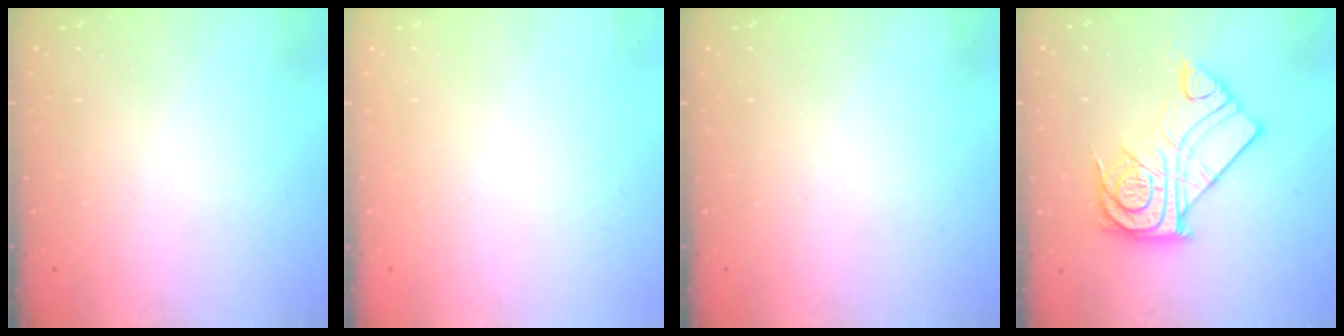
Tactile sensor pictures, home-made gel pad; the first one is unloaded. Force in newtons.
{"total": 3.5, "press": 3.4, "slide": 0.4}
{"total": 0.0}
{"total": 16.6, "press": 16.5, "slide": 1.4}